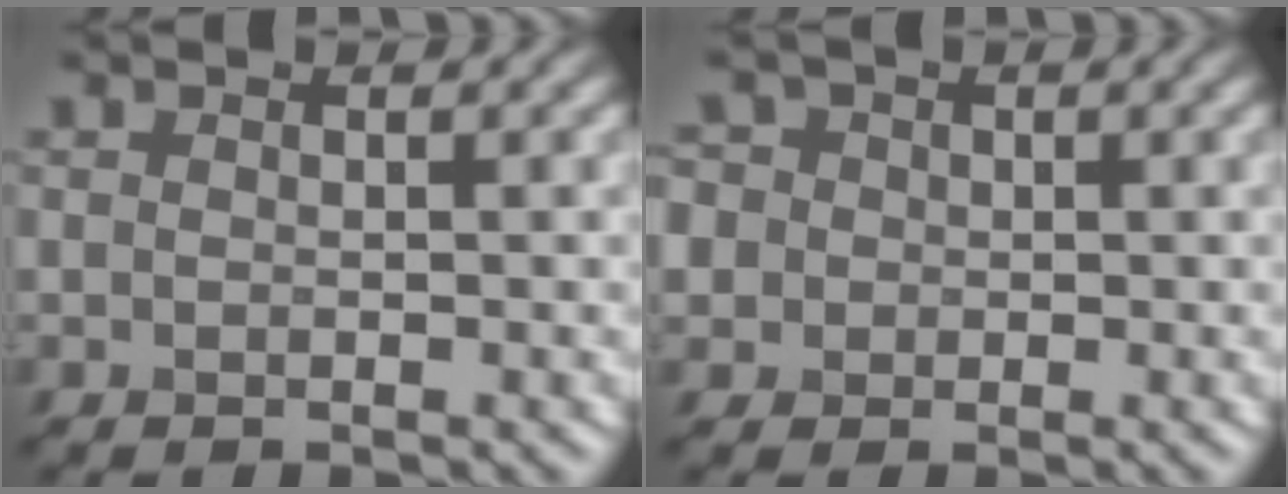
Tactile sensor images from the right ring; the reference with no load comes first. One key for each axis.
{"total": 5.9, "fx": 1.7, "fy": 5.2, "fz": 2.3, "tx": -0.049, "ty": 0.033, "tz": -0.002}